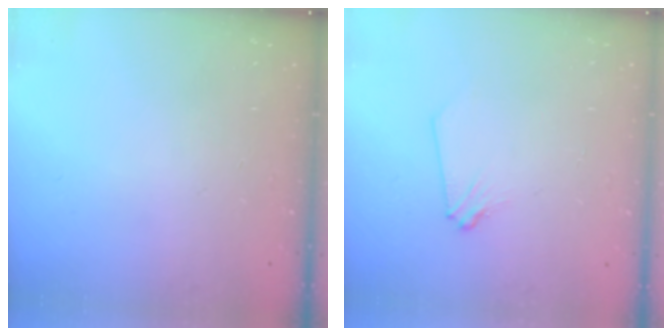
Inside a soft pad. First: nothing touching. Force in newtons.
{"total": 1.6, "press": 1.6, "slide": 0.3}